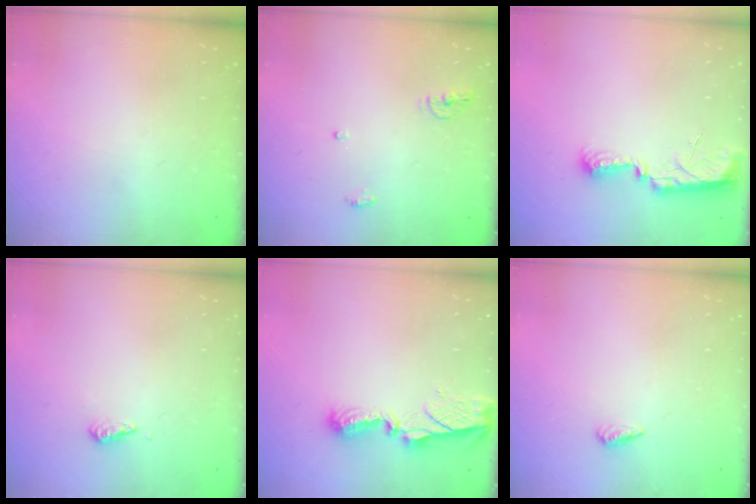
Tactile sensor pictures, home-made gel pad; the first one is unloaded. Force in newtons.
{"total": 5.7, "press": 5.7, "slide": 0.9}
{"total": 10.0, "press": 8.9, "slide": 4.5}
{"total": 3.1, "press": 3.0, "slide": 0.7}
{"total": 8.5, "press": 8.5, "slide": 0.3}
{"total": 3.6, "press": 3.4, "slide": 1.2}